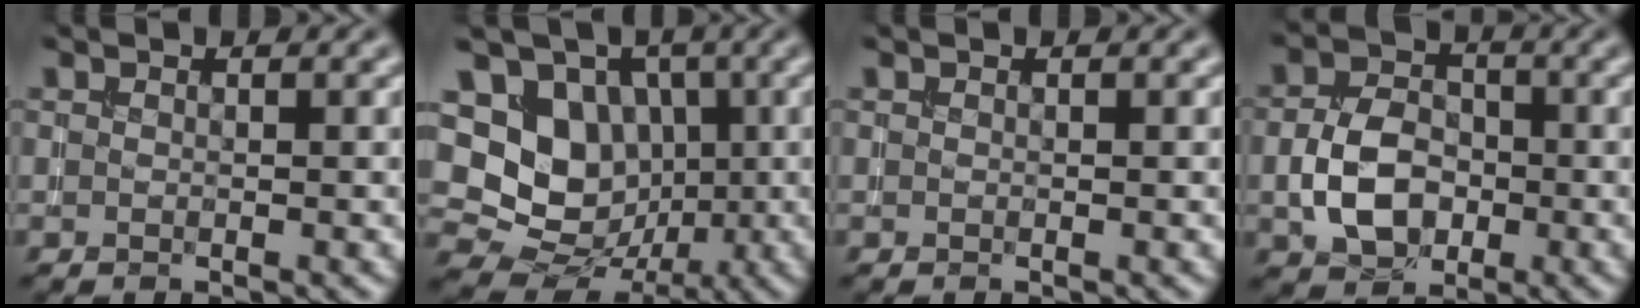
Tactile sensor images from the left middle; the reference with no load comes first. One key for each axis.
{"total": 10.8, "fx": 1.1, "fy": 9.4, "fz": 5.2, "tx": -0.086, "ty": 0.025, "tz": -0.007}
{"total": 0.0}
{"total": 5.6, "fx": -1.2, "fy": 4.1, "fz": 3.7, "tx": -0.073, "ty": 0.001, "tz": -0.023}